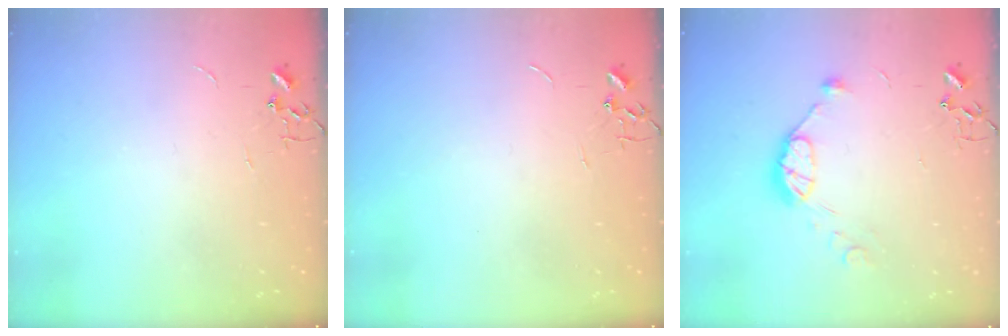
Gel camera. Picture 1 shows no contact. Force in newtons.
{"total": 0.0}
{"total": 9.0, "press": 9.0, "slide": 0.3}